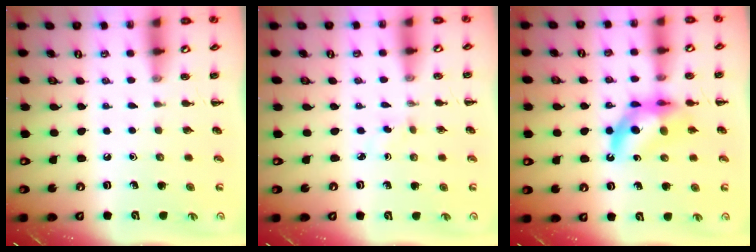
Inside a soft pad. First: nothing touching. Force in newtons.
{"total": 1.3, "press": 1.1, "slide": 0.7}
{"total": 9.7, "press": 9.2, "slide": 2.9}